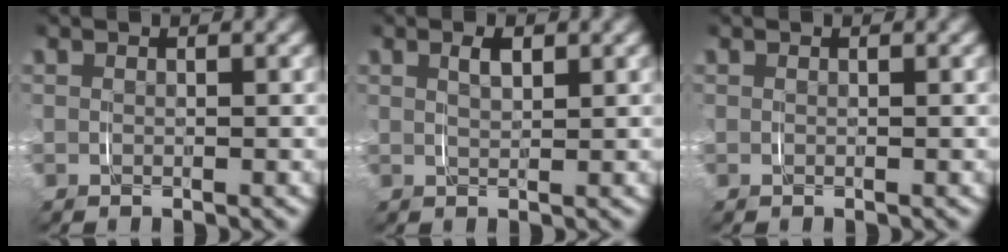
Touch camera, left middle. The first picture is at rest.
{"total": 1.1, "force": [0.3, 0.5, 1.0], "torque": [-0.019, -0.006, 0.009]}
{"total": 0.0}